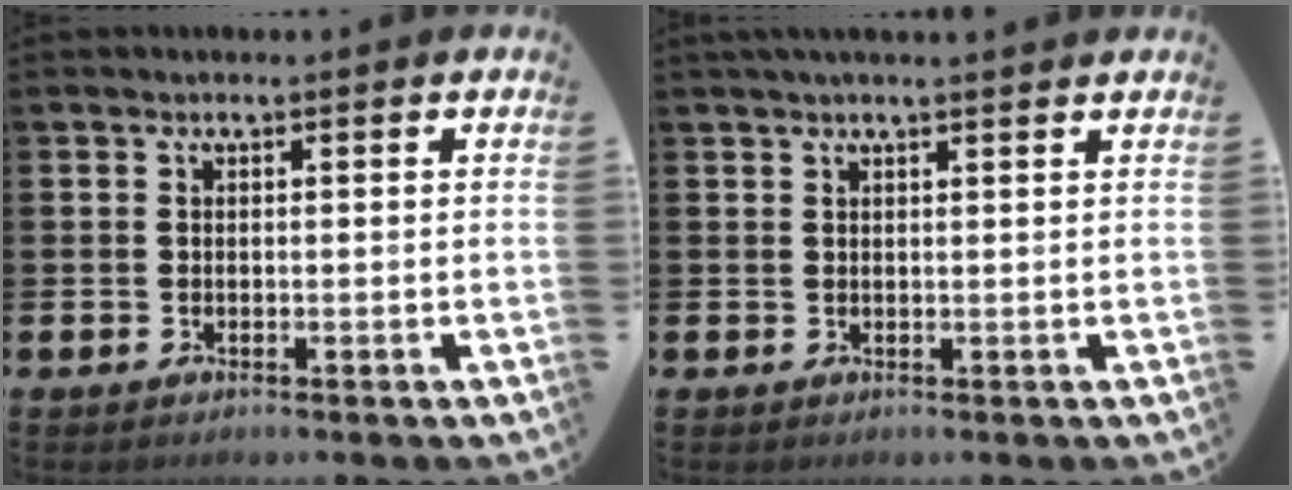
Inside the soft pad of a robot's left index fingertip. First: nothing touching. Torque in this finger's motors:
{"motor_torque": [0.67, -0.86, 0.13, 0.05]}